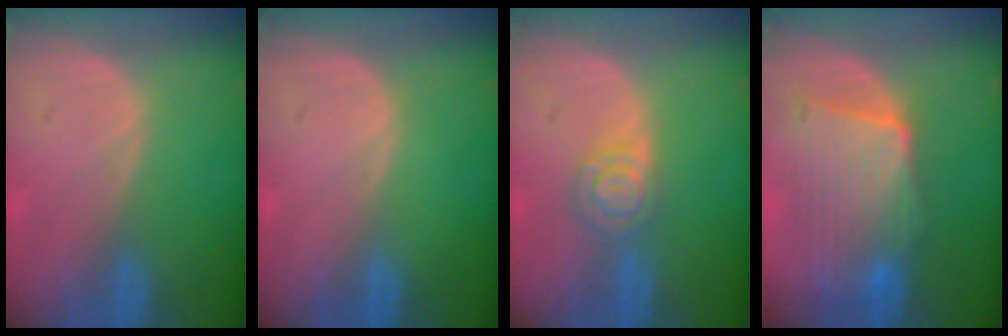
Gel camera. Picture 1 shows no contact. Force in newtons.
{"total": 0.0}
{"total": 4.6, "press": 4.2, "slide": 2.0}
{"total": 9.3, "press": 8.6, "slide": 3.3}